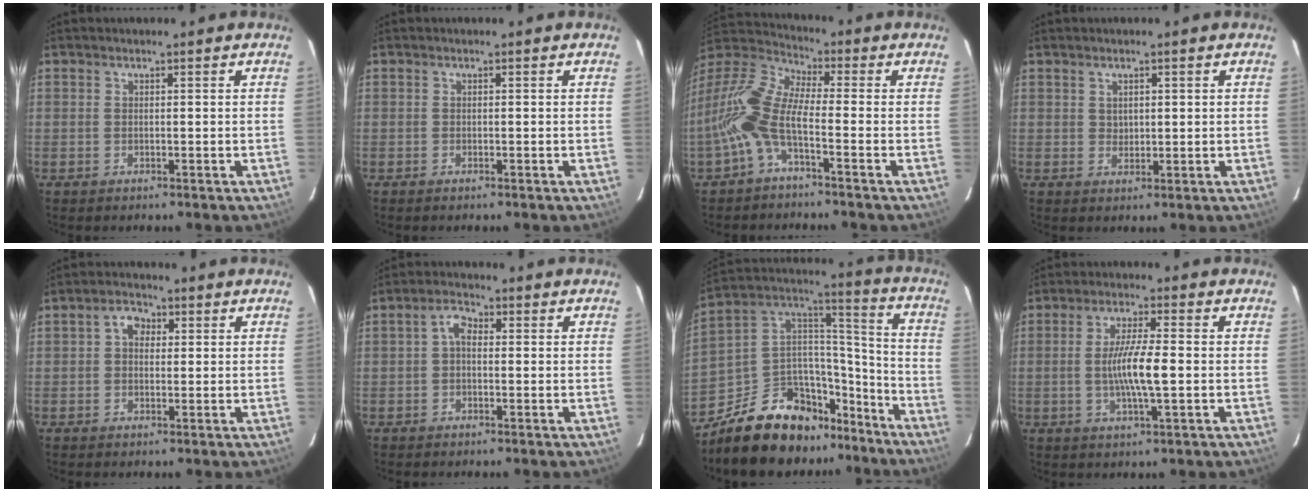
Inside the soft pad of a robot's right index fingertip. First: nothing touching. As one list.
[{"total": 0.0}, {"total": 11.7, "force": [-4.1, 3.9, 10.3], "torque": [-0.220, 0.006, -0.091]}, {"total": 1.8, "force": [0.9, 1.4, 0.7], "torque": [-0.007, 0.004, 0.018]}, {"total": 3.3, "force": [0.6, 2.6, 1.8], "torque": [-0.034, 0.014, 0.008]}, {"total": 2.7, "force": [-0.1, 1.8, 2.0], "torque": [-0.040, 0.012, -0.001]}, {"total": 20.9, "force": [-14.8, 11.2, 9.7], "torque": [-0.195, 0.058, -0.221]}, {"total": 7.6, "force": [-0.9, 0.7, 7.5], "torque": [-0.140, -0.004, -0.017]}]